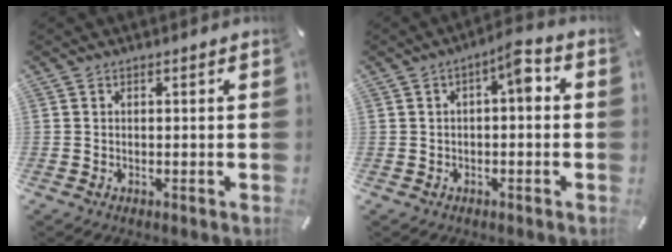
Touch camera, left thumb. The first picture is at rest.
{"total": 6.0, "force": [0.3, 2.5, 5.4], "torque": [-0.077, 0.007, -0.004]}